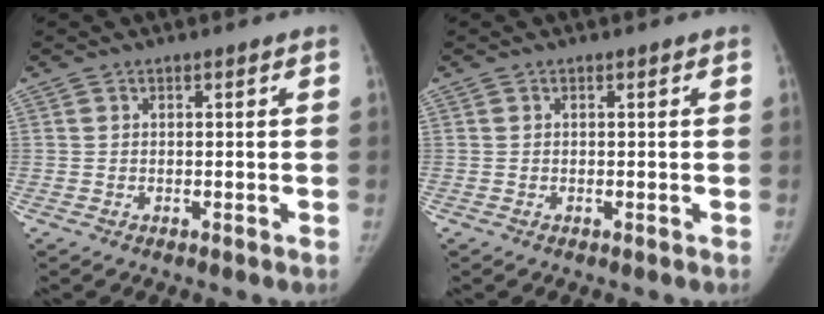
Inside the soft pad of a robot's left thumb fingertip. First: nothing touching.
{"total": 0.0}